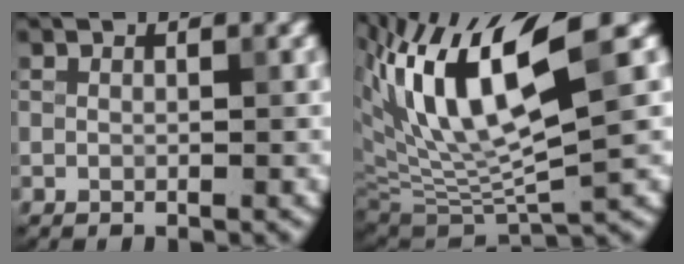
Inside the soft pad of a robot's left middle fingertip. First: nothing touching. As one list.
[{"total": 11.6, "force": [5.2, 3.0, 10.0], "torque": [-0.186, 0.005, 0.102]}]